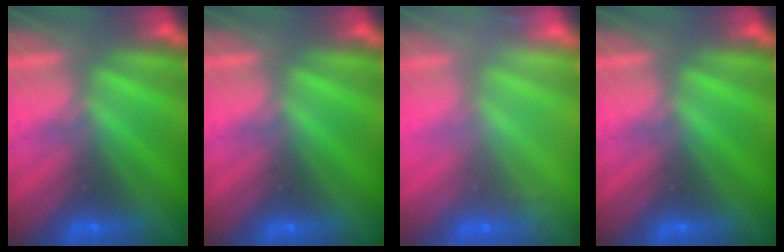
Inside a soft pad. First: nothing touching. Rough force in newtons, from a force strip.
{"total": 0.0}
{"total": 2.3}
{"total": 0.0}